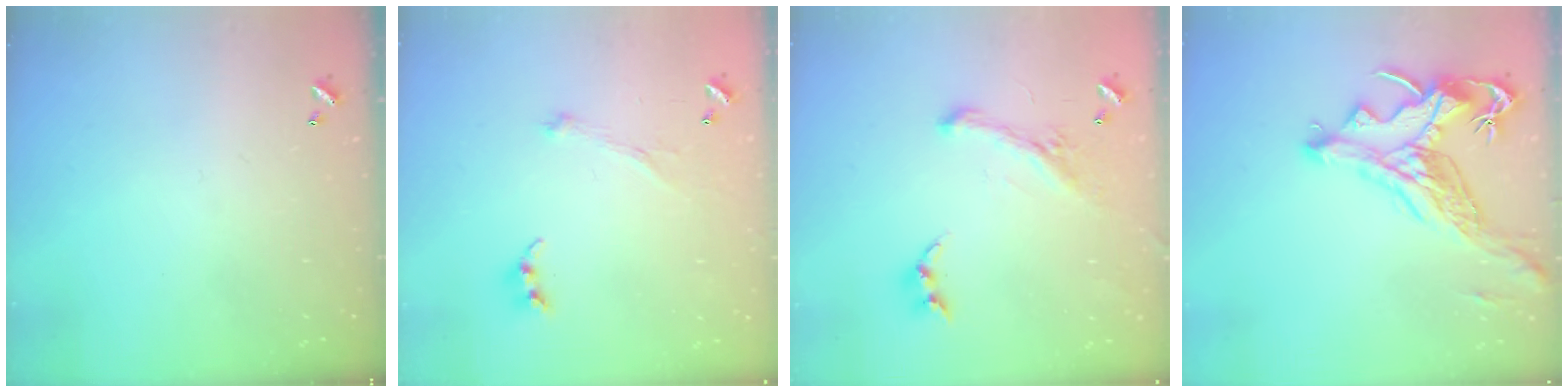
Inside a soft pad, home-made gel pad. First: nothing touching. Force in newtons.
{"total": 2.3, "press": 2.2, "slide": 0.5}
{"total": 1.7, "press": 1.1, "slide": 1.2}
{"total": 3.3, "press": 2.9, "slide": 1.6}